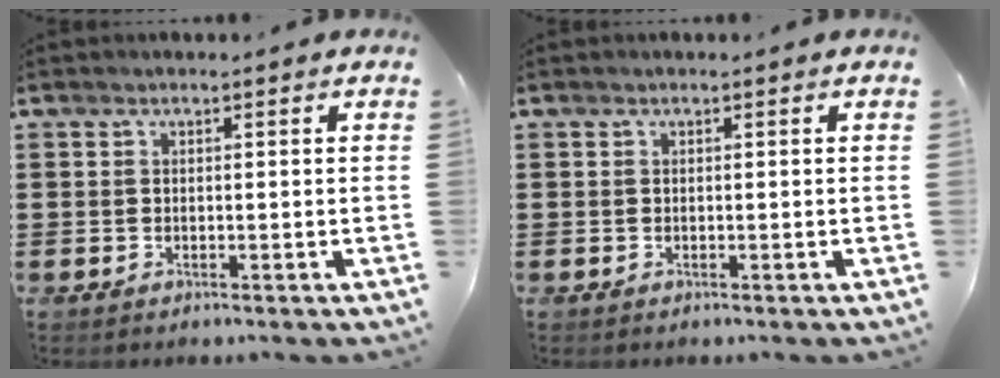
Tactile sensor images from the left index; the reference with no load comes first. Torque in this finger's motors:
{"motor_torque": [-0.01, -0.01, 0.00, 0.00]}